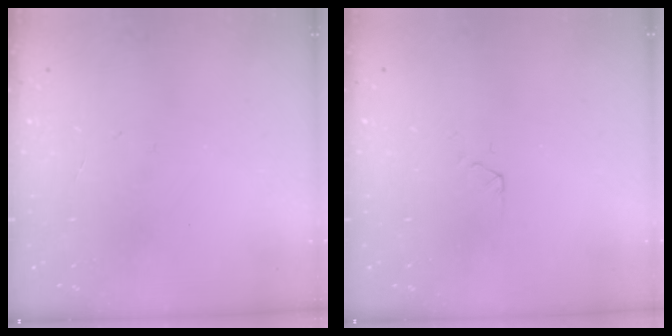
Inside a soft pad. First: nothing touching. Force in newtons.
{"total": 2.2, "press": 2.2, "slide": 0.3}